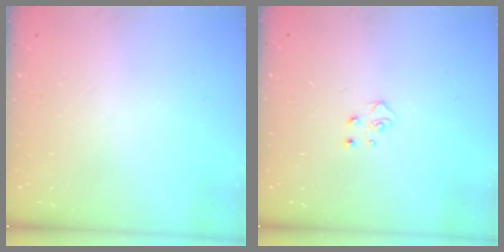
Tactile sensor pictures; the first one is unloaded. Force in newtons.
{"total": 3.9, "press": 3.9, "slide": 0.4}